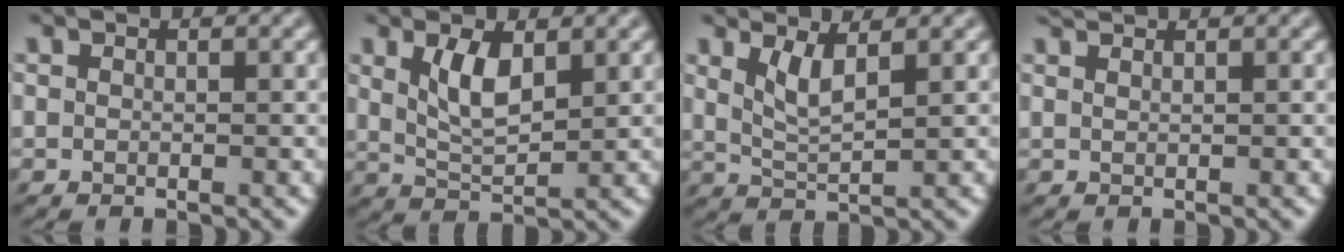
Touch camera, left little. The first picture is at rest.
{"total": 2.9, "force": [1.2, 0.5, 2.7], "torque": [-0.057, -0.002, 0.020]}
{"total": 2.1, "force": [1.2, -0.5, 1.7], "torque": [-0.038, -0.006, 0.021]}
{"total": 1.6, "force": [1.5, -0.4, 0.2], "torque": [-0.012, 0.010, 0.028]}